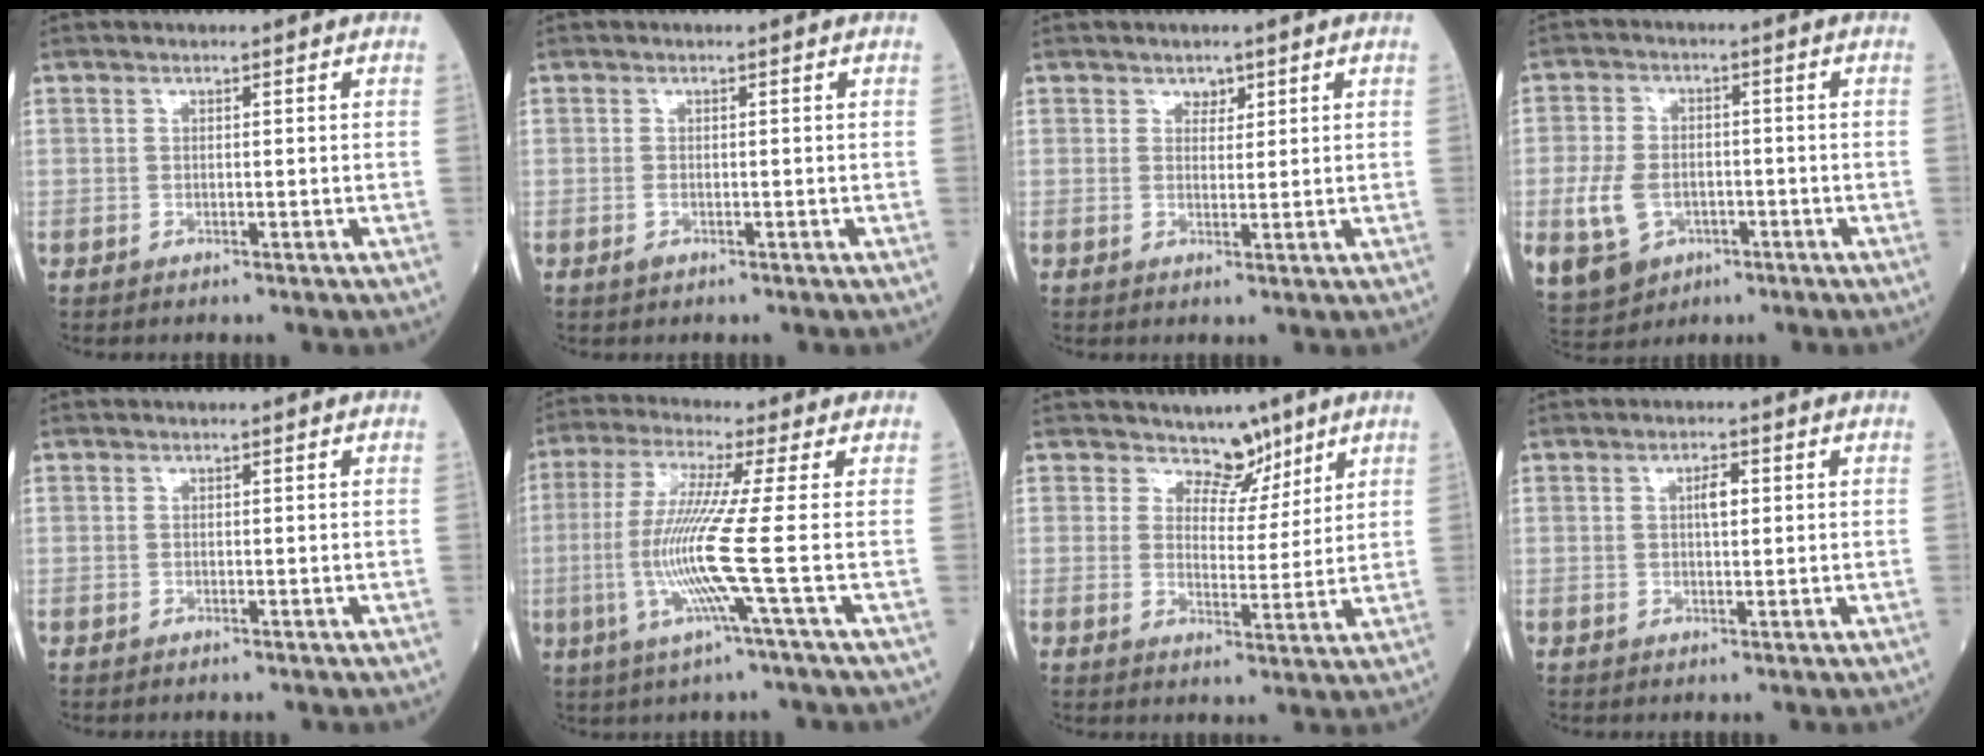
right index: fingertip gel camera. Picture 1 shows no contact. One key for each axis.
{"total": 0.7, "fx": -0.3, "fy": 0.3, "fz": 0.6, "tx": -0.015, "ty": -0.001, "tz": 0.000}
{"total": 1.7, "fx": 1.2, "fy": 1.0, "fz": 0.5, "tx": -0.002, "ty": -0.002, "tz": 0.018}
{"total": 11.8, "fx": -3.6, "fy": 8.9, "fz": 6.9, "tx": -0.176, "ty": 0.002, "tz": -0.047}
{"total": 0.0}
{"total": 10.0, "fx": -1.8, "fy": -2.2, "fz": 9.6, "tx": -0.207, "ty": -0.015, "tz": -0.037}
{"total": 4.9, "fx": 4.1, "fy": 2.6, "fz": 0.8, "tx": 0.000, "ty": -0.010, "tz": 0.064}
{"total": 2.2, "fx": 0.6, "fy": 0.6, "fz": 2.0, "tx": -0.036, "ty": 0.004, "tz": 0.013}